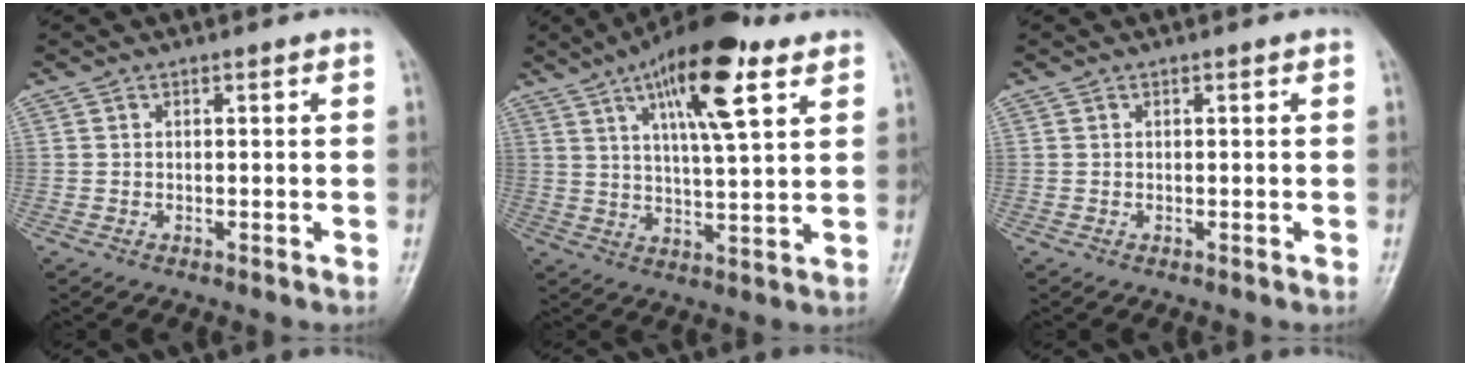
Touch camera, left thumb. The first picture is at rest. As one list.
[{"total": 16.1, "force": [8.3, 4.4, 13.1], "torque": [-0.196, -0.021, 0.133]}, {"total": 0.0}]